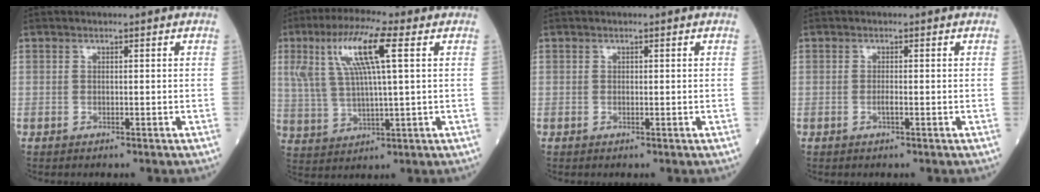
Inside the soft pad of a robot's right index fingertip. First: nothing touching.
{"total": 12.0, "force": [4.3, 1.5, 11.1], "torque": [-0.233, 0.020, 0.081]}
{"total": 0.0}
{"total": 0.9, "force": [-0.4, 0.0, 0.8], "torque": [-0.014, 0.001, -0.008]}